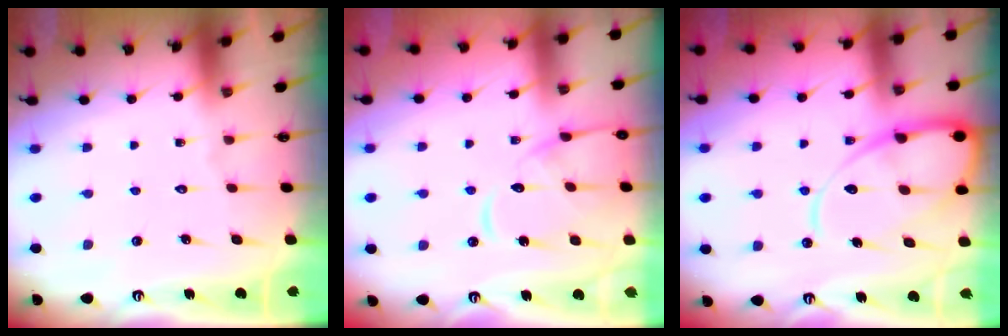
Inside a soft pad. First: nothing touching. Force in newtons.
{"total": 12.3, "press": 12.2, "slide": 1.4}
{"total": 13.2, "press": 13.2, "slide": 1.2}